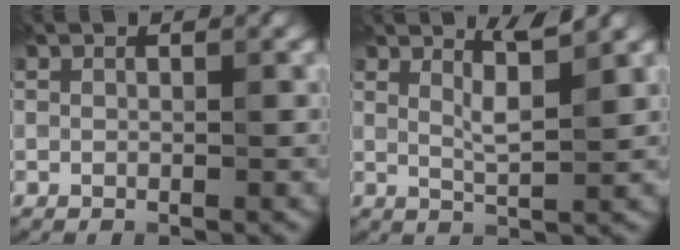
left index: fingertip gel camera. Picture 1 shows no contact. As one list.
[{"total": 2.3, "force": [1.7, -0.2, 1.5], "torque": [-0.026, -0.003, 0.029]}]